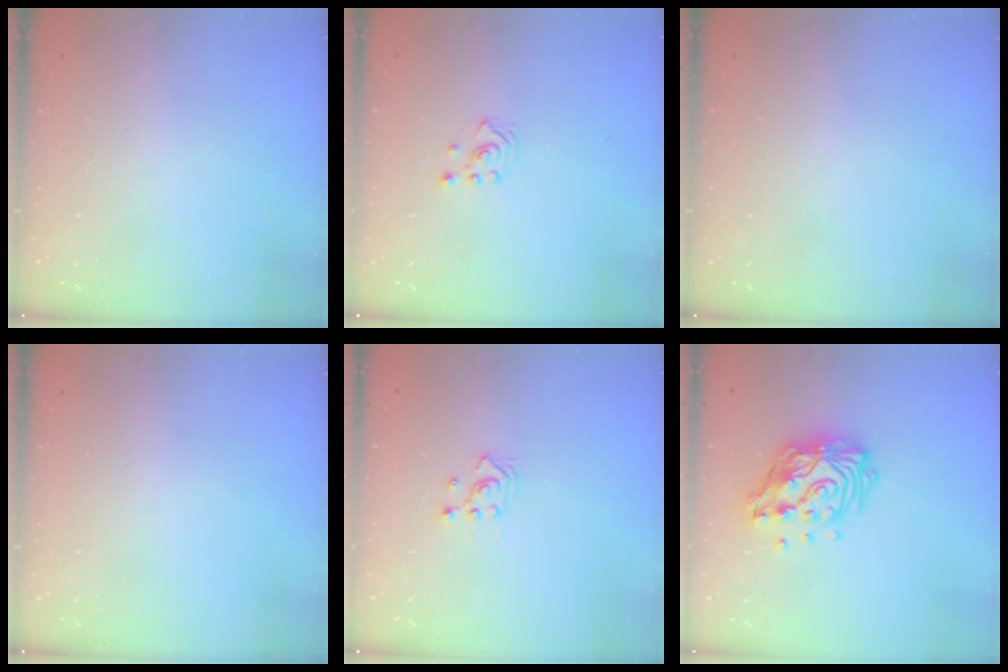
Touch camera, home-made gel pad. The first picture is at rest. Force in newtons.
{"total": 2.6, "press": 2.4, "slide": 0.9}
{"total": 0.0}
{"total": 0.0}
{"total": 2.3, "press": 2.3, "slide": 0.3}
{"total": 15.3, "press": 15.2, "slide": 1.2}